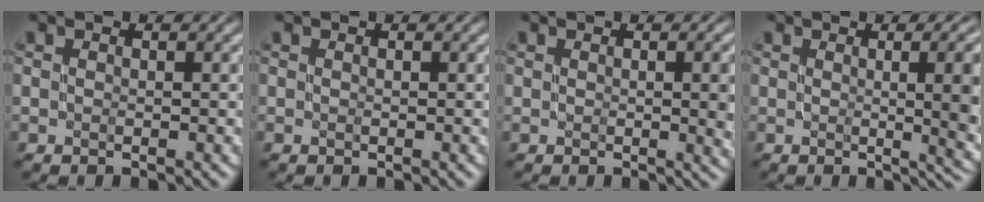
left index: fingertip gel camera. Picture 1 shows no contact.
{"total": 0.0}
{"total": 3.0, "force": [0.1, 0.7, 2.9], "torque": [-0.038, 0.001, 0.004]}
{"total": 9.6, "force": [0.6, 3.9, 8.7], "torque": [-0.051, 0.010, 0.008]}